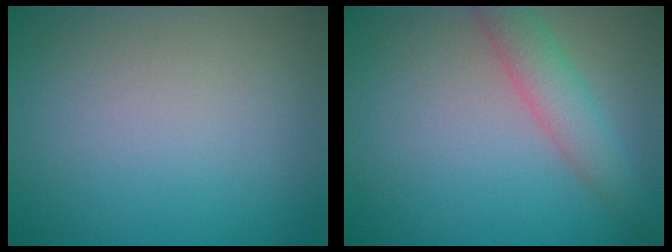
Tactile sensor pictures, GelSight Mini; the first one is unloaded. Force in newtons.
{"total": 3.4, "press": 3.4, "slide": 0.1}